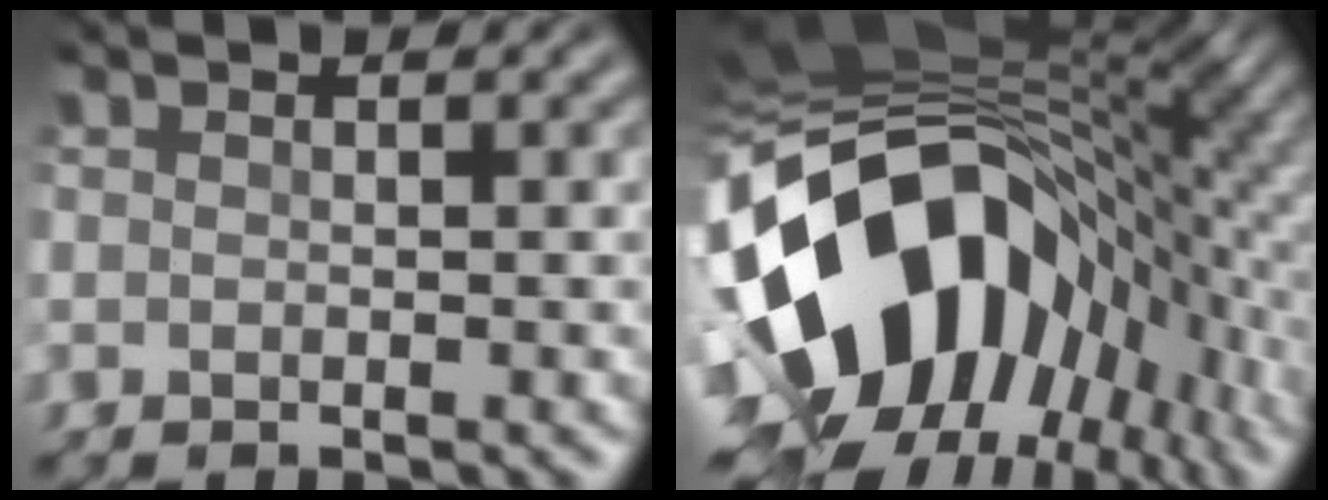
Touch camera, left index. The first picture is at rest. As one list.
[{"total": 18.5, "force": [-3.7, 12.3, 13.3], "torque": [-0.252, -0.014, -0.064]}]